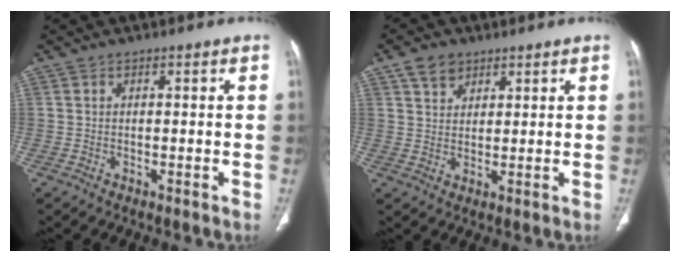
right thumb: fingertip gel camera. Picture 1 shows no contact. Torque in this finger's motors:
{"motor_torque": [0.00, 0.00, 0.20, -0.22, 0.03]}